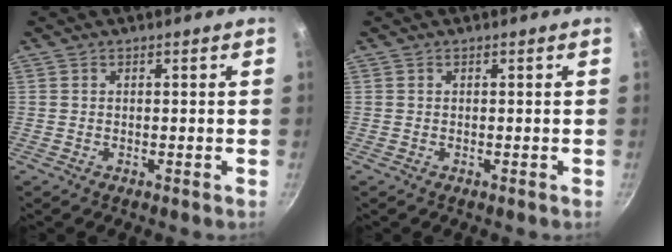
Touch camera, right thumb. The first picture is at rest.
{"total": 0.0}